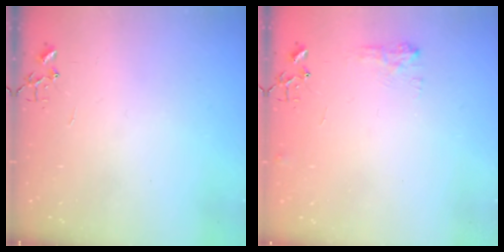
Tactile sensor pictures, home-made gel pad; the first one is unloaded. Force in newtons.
{"total": 7.4, "press": 7.4, "slide": 0.5}